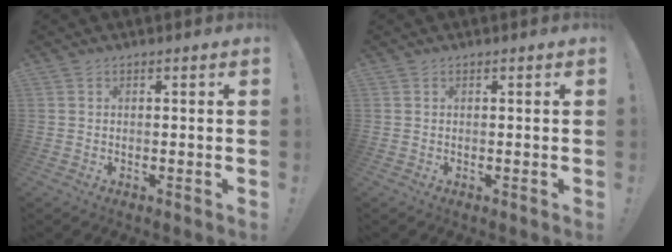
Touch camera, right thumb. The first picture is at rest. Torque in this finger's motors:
{"motor_torque": [-0.02, 0.00, 0.06, -0.06, 0.06]}